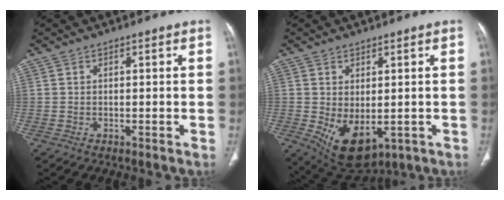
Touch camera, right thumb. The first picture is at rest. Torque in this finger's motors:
{"motor_torque": [-0.22, 0.64, 0.22, -0.15, 0.25]}